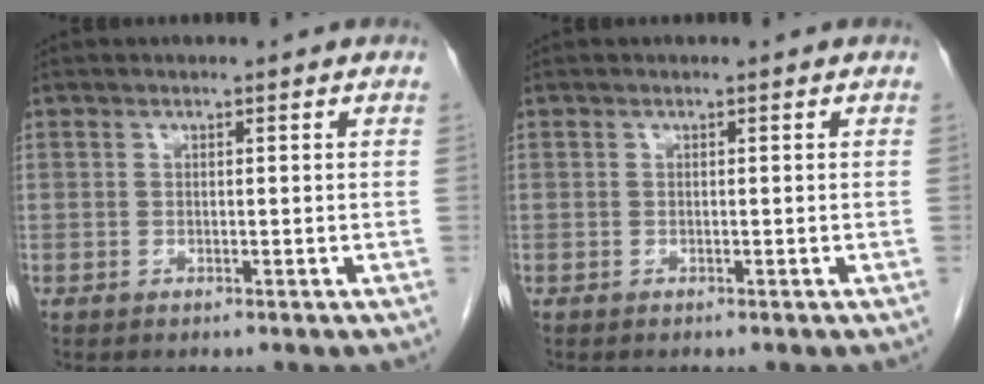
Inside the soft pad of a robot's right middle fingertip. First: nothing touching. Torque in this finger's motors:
{"motor_torque": [-0.14, 0.18, 0.02, -0.01]}